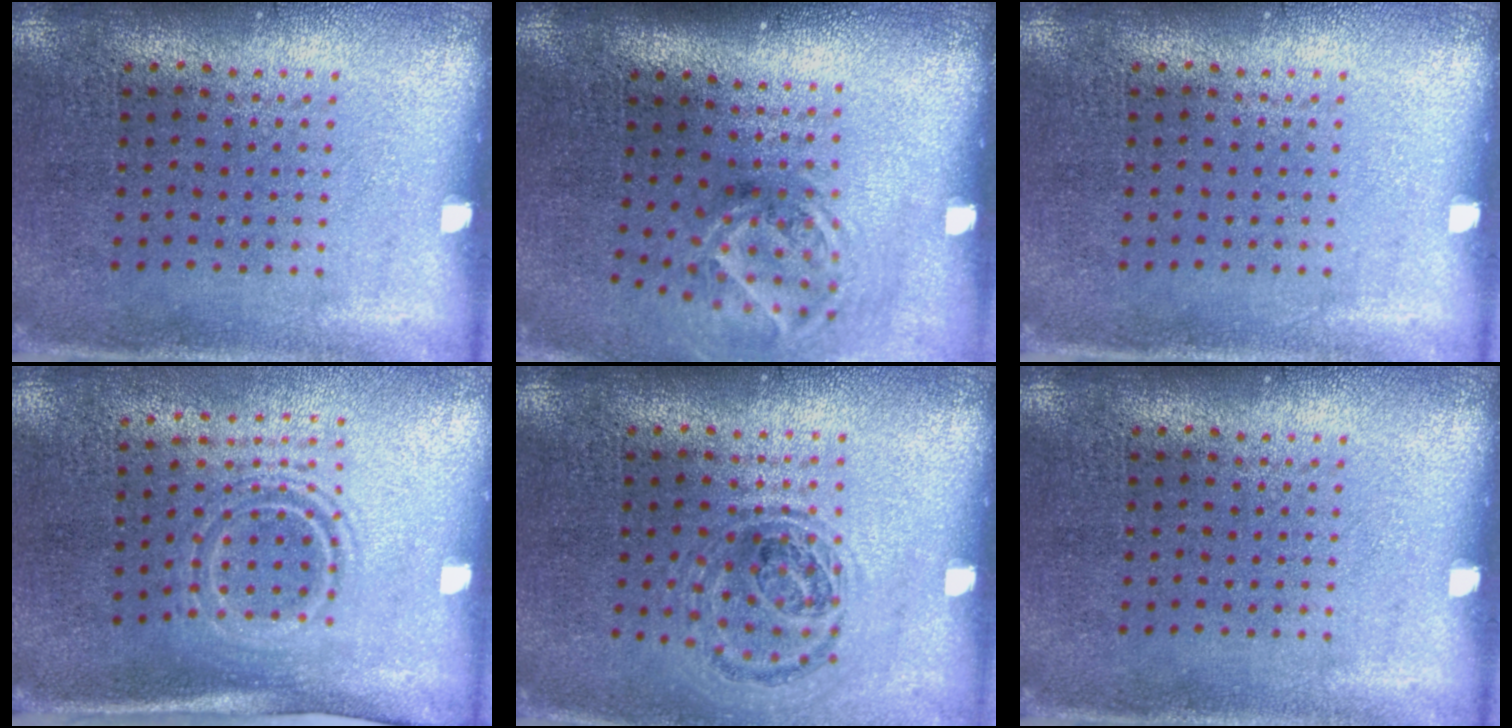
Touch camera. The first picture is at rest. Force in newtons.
{"total": 1.9, "press": 1.3, "slide": 1.5}
{"total": 0.0}
{"total": 1.6, "press": 1.1, "slide": 1.1}
{"total": 1.0, "press": 0.9, "slide": 0.2}
{"total": 0.0}